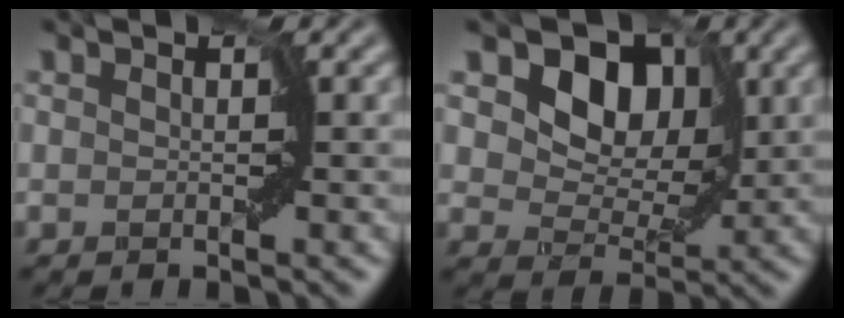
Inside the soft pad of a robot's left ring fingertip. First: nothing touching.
{"total": 9.9, "force": [4.6, 6.7, 5.7], "torque": [-0.082, 0.022, 0.058]}